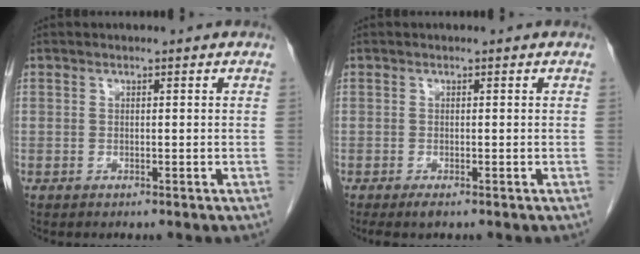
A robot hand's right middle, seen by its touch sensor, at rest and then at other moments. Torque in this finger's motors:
{"motor_torque": [0.49, -0.38, 0.11, 0.03]}